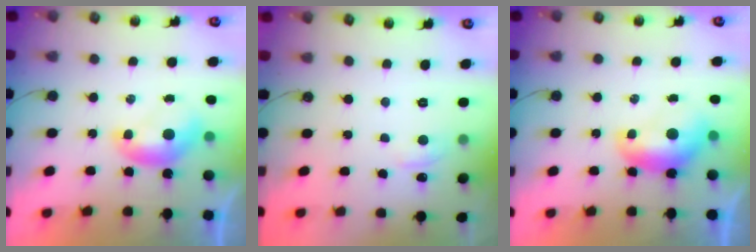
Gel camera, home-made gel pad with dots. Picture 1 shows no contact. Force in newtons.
{"total": 0.8, "press": 0.1, "slide": 0.8}
{"total": 1.0, "press": 1.0, "slide": 0.4}